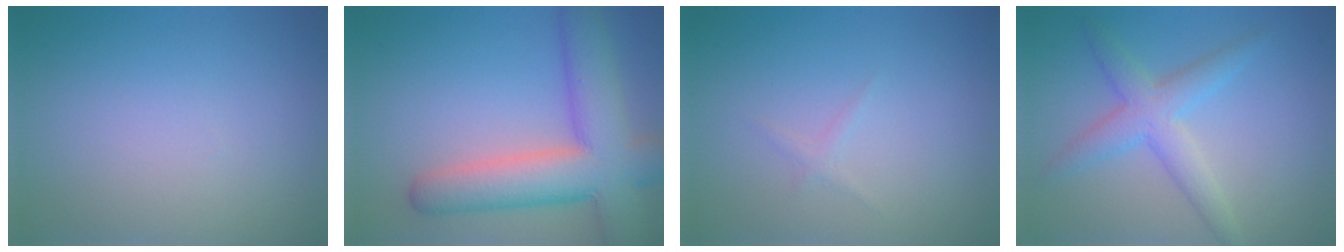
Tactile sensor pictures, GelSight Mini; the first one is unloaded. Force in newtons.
{"total": 9.3, "press": 9.2, "slide": 0.4}
{"total": 0.7, "press": 0.7, "slide": 0.1}
{"total": 3.8, "press": 3.8, "slide": 0.1}